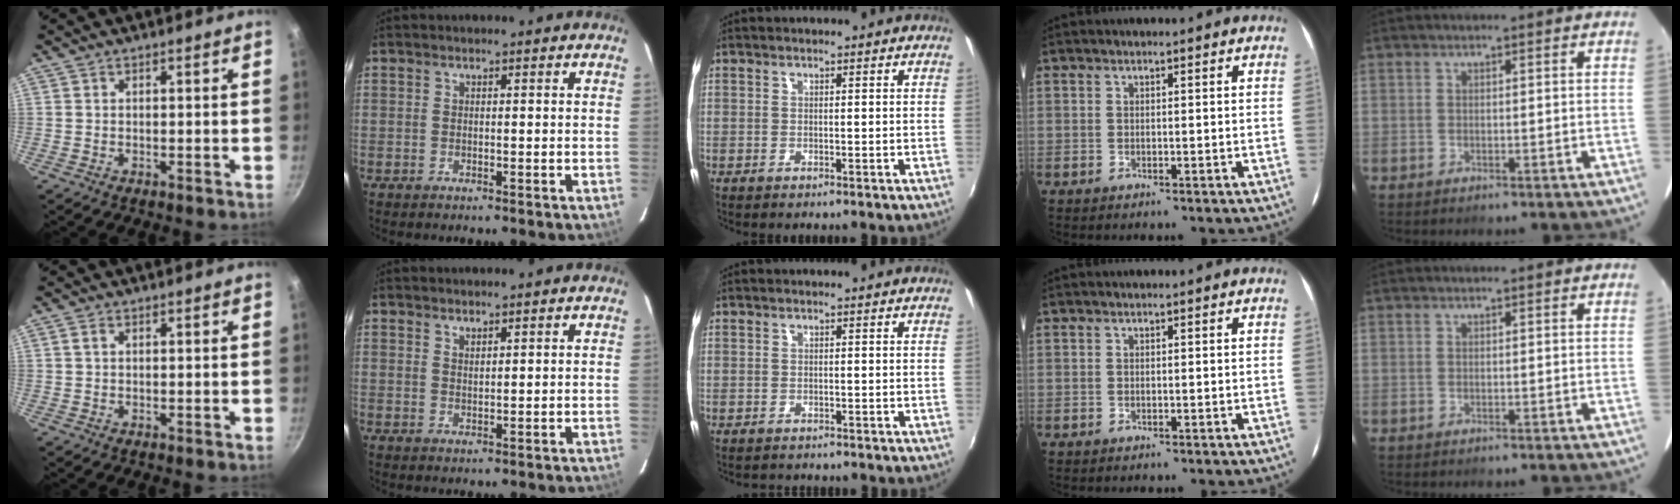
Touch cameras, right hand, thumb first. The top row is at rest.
{"thumb": {"total": 1.2, "force": [0.4, 0.7, 0.8], "torque": [-0.014, 0.002, 0.006]}, "index": {"total": 1.3, "force": [1.2, 0.4, 0.5], "torque": [-0.007, 0.000, 0.021]}, "middle": {"total": 1.1, "force": [-1.0, 0.5, 0.0], "torque": [-0.004, 0.002, -0.015]}}